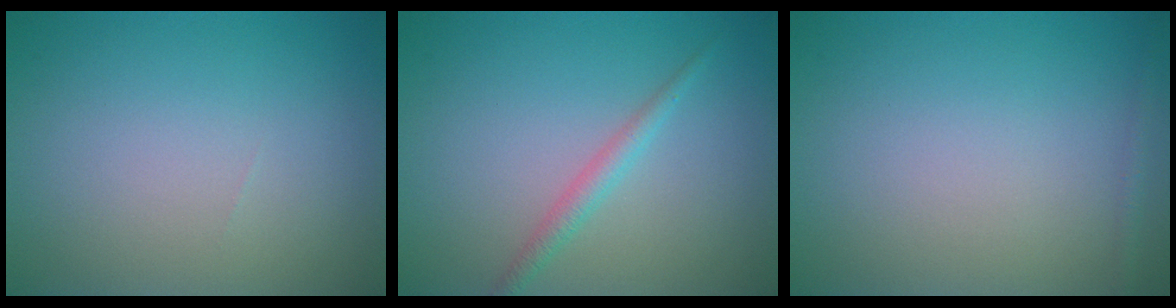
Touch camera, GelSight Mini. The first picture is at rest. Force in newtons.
{"total": 1.6, "press": 1.6, "slide": 0.1}
{"total": 0.8, "press": 0.8, "slide": 0.0}